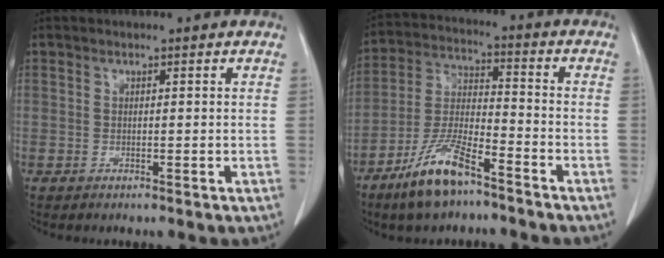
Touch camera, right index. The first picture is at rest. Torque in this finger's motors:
{"motor_torque": [0.83, -0.74, 0.44, 0.13]}